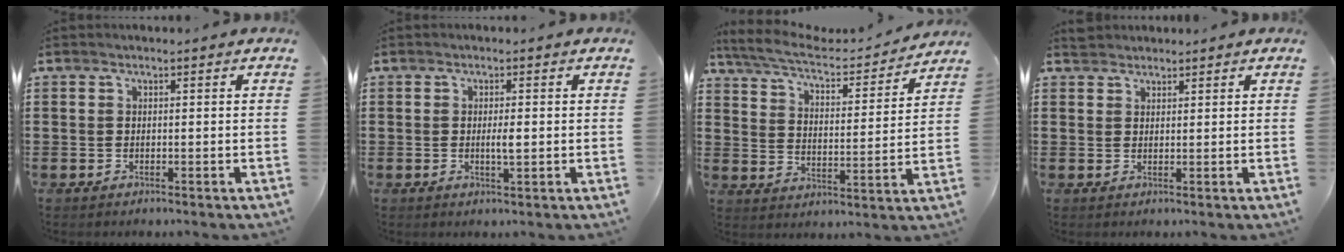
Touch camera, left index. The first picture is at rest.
{"total": 2.1, "force": [0.0, 0.4, 2.1], "torque": [-0.039, -0.003, 0.000]}
{"total": 6.2, "force": [5.7, 0.7, 2.5], "torque": [-0.076, -0.033, 0.094]}
{"total": 1.8, "force": [1.7, 0.7, 0.0], "torque": [-0.004, 0.003, 0.035]}